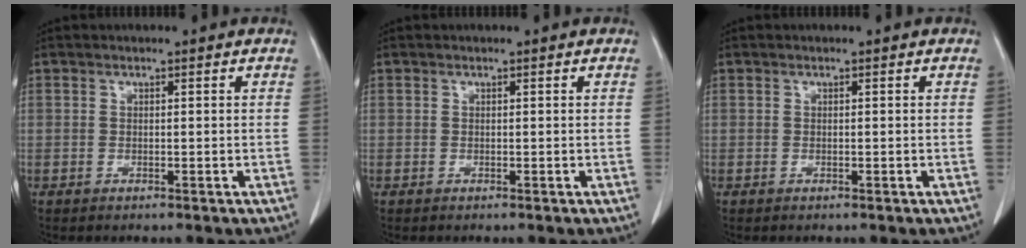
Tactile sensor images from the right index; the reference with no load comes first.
{"total": 0.0}
{"total": 0.0}